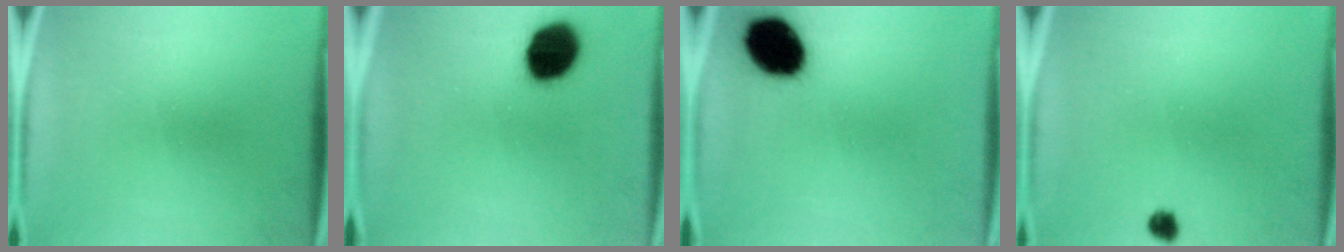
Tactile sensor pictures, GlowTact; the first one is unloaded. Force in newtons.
{"total": 13.8}
{"total": 14.3}
{"total": 1.8}